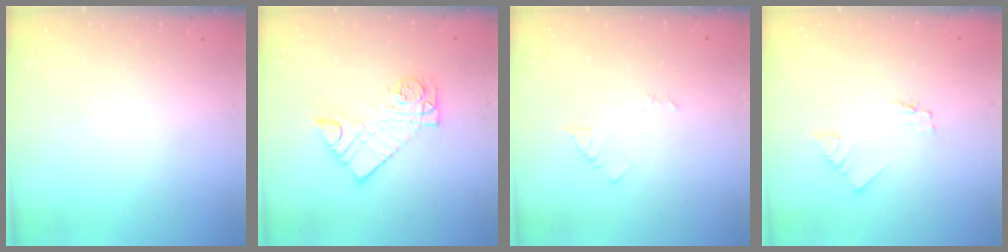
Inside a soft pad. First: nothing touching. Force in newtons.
{"total": 10.5, "press": 10.4, "slide": 0.9}
{"total": 3.7, "press": 3.7, "slide": 0.3}
{"total": 1.2, "press": 1.2, "slide": 0.1}